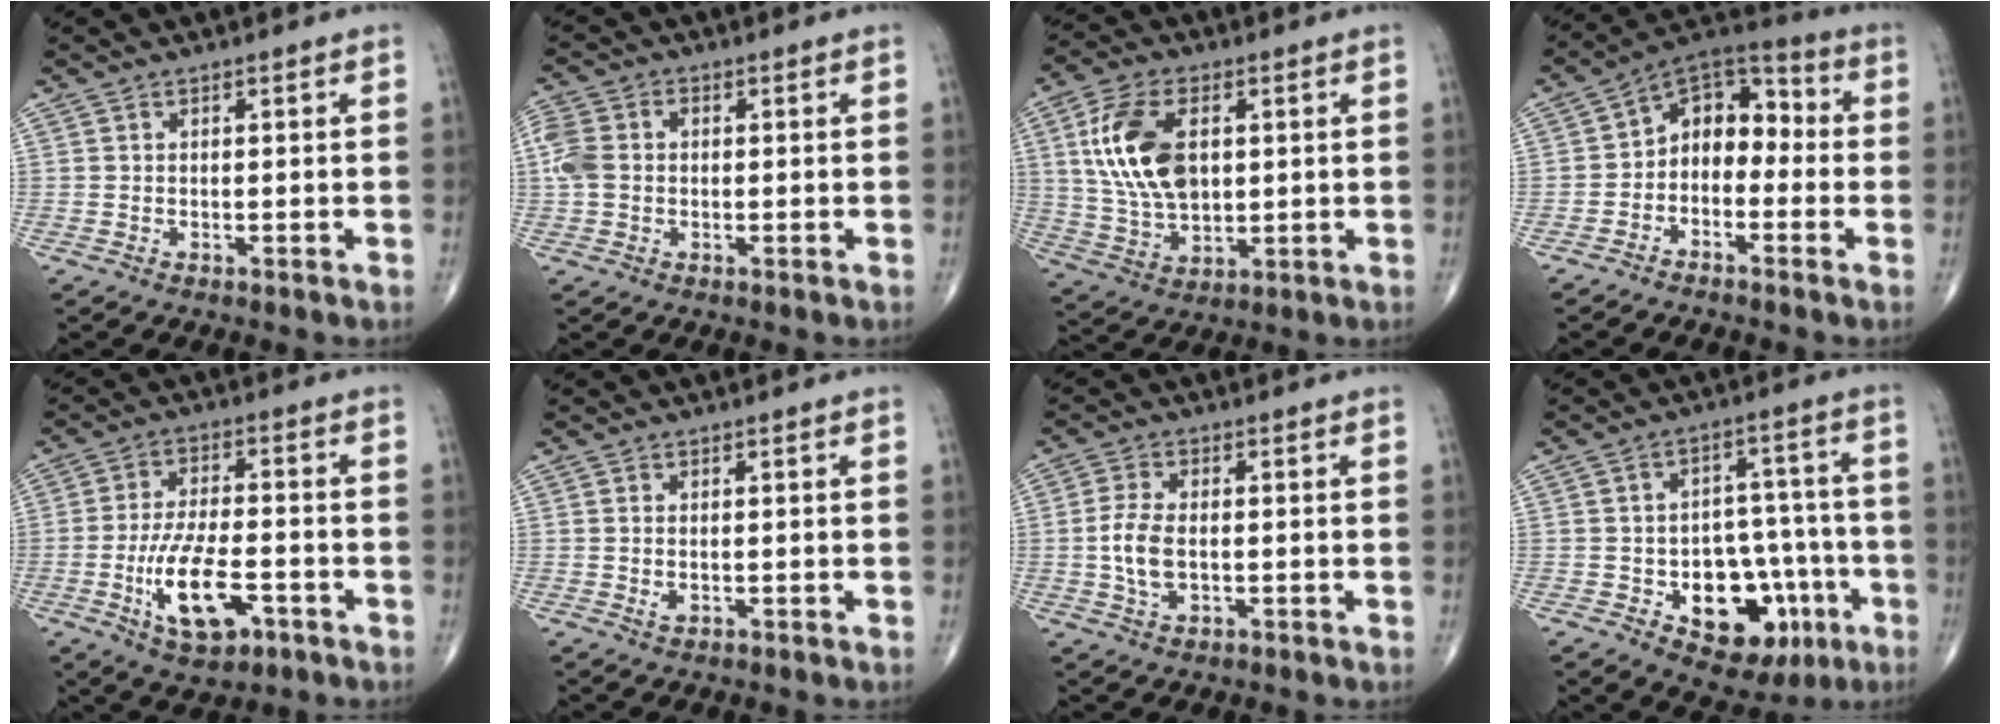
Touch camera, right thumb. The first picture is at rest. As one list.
[{"total": 5.9, "force": [0.0, 4.5, 3.8], "torque": [-0.098, 0.015, -0.005]}, {"total": 15.1, "force": [3.1, 8.8, 11.8], "torque": [-0.219, -0.004, 0.063]}, {"total": 10.2, "force": [-1.7, 7.2, 7.0], "torque": [-0.067, 0.051, -0.051]}, {"total": 12.1, "force": [-4.5, 5.3, 9.9], "torque": [-0.175, 0.017, -0.072]}, {"total": 1.5, "force": [-0.2, 0.9, 1.2], "torque": [-0.022, 0.000, -0.003]}, {"total": 6.1, "force": [-0.6, 3.4, 5.1], "torque": [-0.108, 0.002, -0.012]}, {"total": 16.3, "force": [-5.9, 10.5, 11.0], "torque": [-0.098, 0.047, -0.072]}]